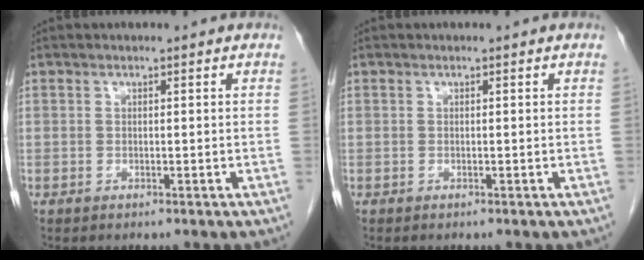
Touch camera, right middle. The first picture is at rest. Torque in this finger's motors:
{"motor_torque": [0.00, -0.01, -0.01, 0.01]}